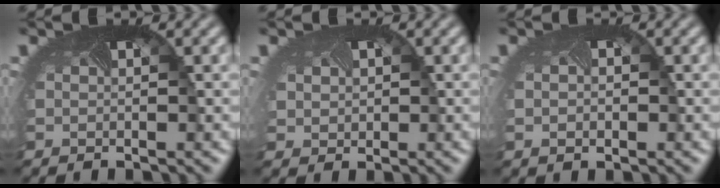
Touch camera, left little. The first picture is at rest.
{"total": 1.2, "force": [0.4, 1.2, -0.1], "torque": [-0.005, -0.007, 0.007]}
{"total": 1.2, "force": [0.0, 0.9, 0.8], "torque": [-0.017, -0.005, 0.003]}